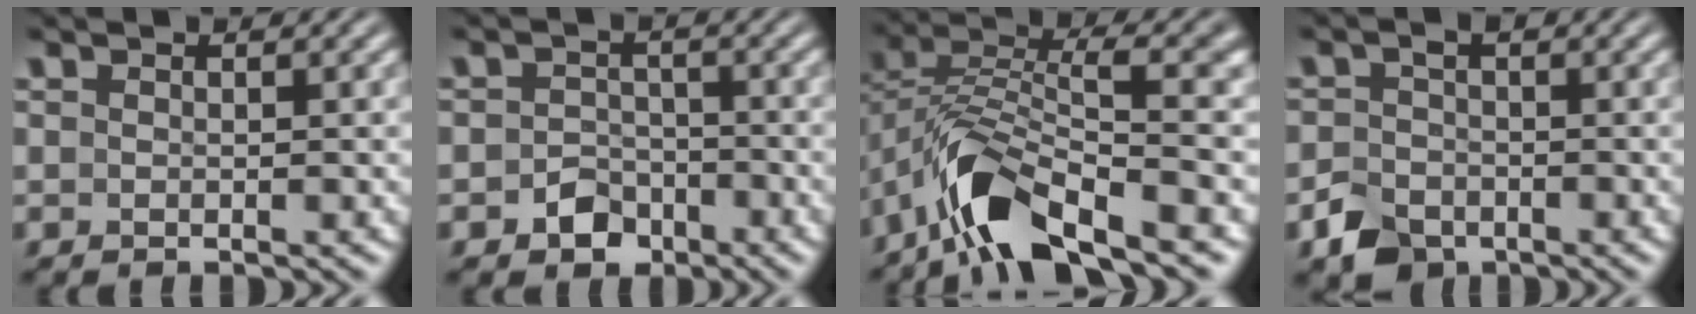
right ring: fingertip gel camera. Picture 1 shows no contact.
{"total": 3.6, "force": [-2.6, 2.5, 0.4], "torque": [-0.002, -0.013, -0.039]}
{"total": 7.6, "force": [-3.4, 3.2, 6.0], "torque": [-0.129, -0.024, -0.043]}
{"total": 3.0, "force": [-2.3, 1.7, 0.7], "torque": [-0.005, -0.015, -0.042]}